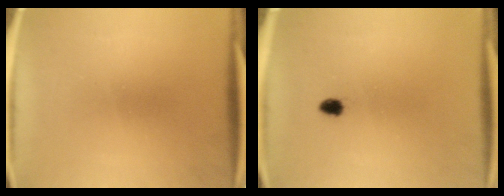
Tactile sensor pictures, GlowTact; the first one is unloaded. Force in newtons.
{"total": 1.4}